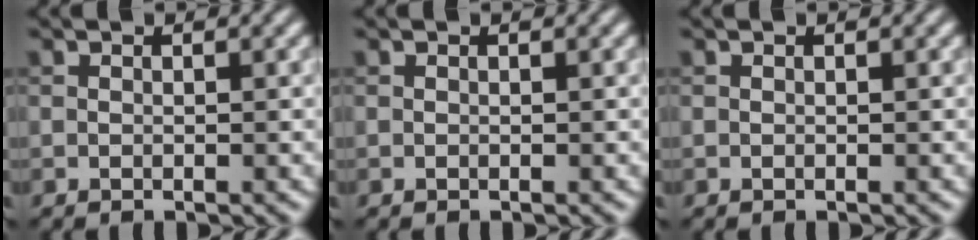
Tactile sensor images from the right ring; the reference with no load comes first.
{"total": 0.0}
{"total": 0.0}